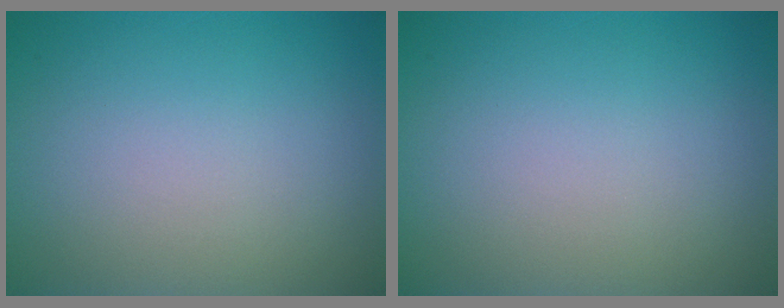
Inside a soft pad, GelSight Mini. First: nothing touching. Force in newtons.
{"total": 0.0}